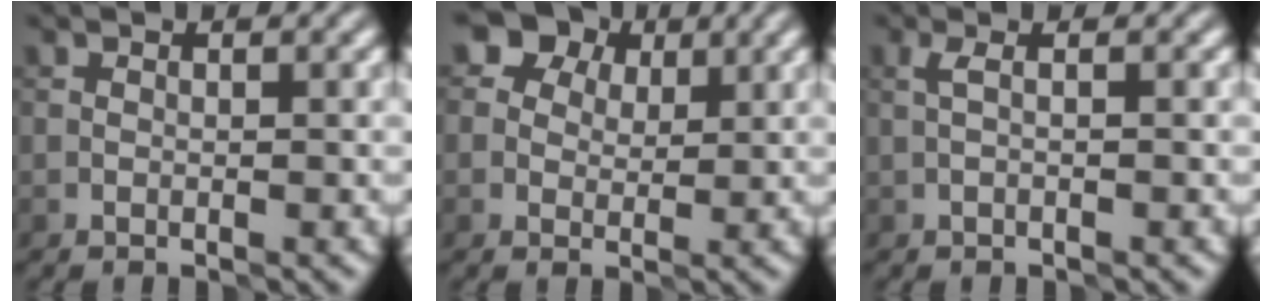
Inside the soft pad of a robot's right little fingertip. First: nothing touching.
{"total": 7.1, "force": [3.5, 5.3, 3.2], "torque": [-0.038, 0.028, 0.032]}
{"total": 0.7, "force": [0.1, 0.0, 0.7], "torque": [-0.014, 0.003, 0.004]}